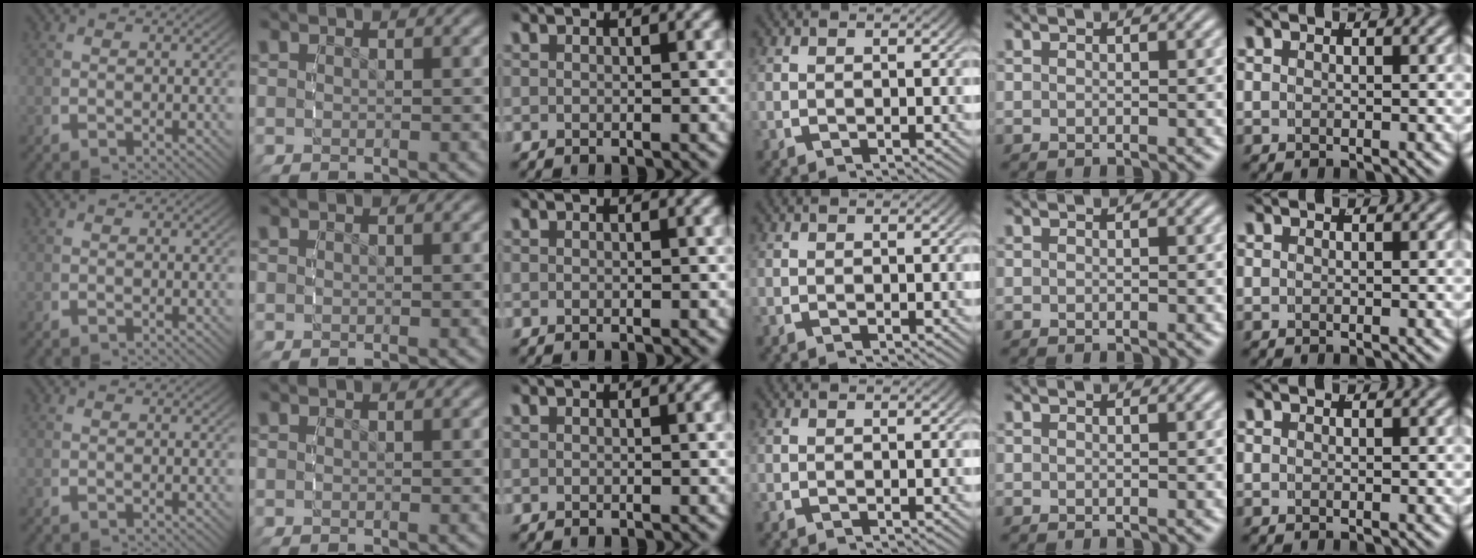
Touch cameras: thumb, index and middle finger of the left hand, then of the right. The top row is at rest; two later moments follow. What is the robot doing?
{"motion": "reach", "object": "scarf"}